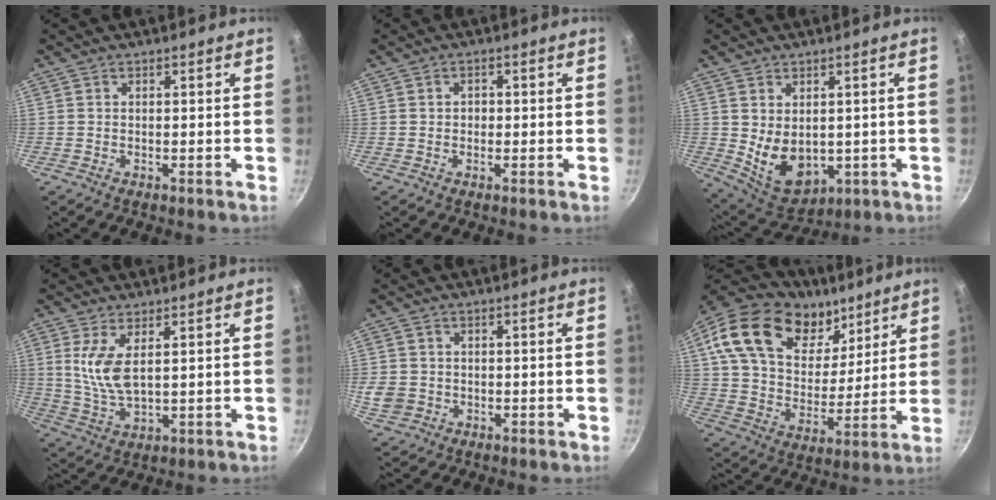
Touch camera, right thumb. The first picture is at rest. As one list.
[{"total": 1.5, "force": [-0.1, 1.3, 0.7], "torque": [-0.007, 0.004, -0.003]}, {"total": 10.0, "force": [0.2, 7.0, 7.1], "torque": [-0.095, -0.022, 0.035]}, {"total": 7.7, "force": [2.2, 3.2, 6.6], "torque": [-0.133, -0.019, 0.052]}, {"total": 5.4, "force": [-0.9, 4.8, 2.3], "torque": [-0.042, 0.007, -0.012]}, {"total": 26.8, "force": [14.0, 17.1, 15.1], "torque": [-0.252, -0.036, 0.240]}]